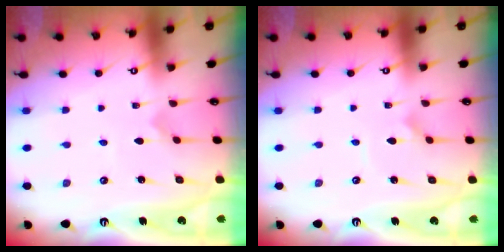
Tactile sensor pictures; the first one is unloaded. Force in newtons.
{"total": 1.8, "press": 1.8, "slide": 0.2}